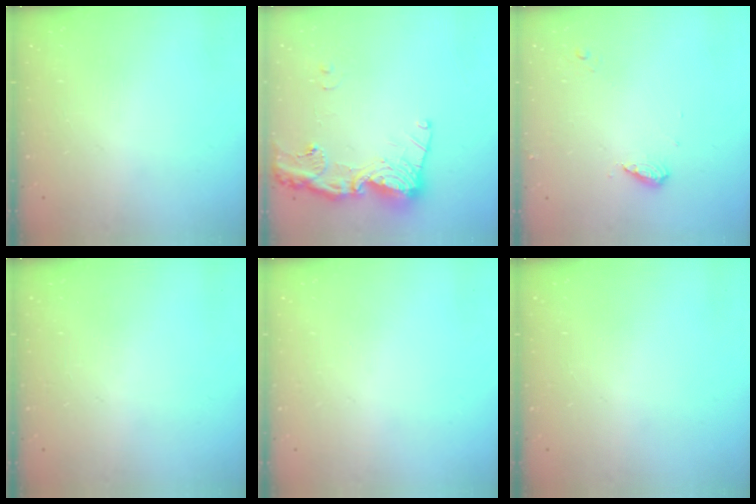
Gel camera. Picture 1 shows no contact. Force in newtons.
{"total": 16.6, "press": 16.5, "slide": 1.9}
{"total": 6.4, "press": 6.4, "slide": 0.7}
{"total": 0.0}
{"total": 0.0}
{"total": 0.0}